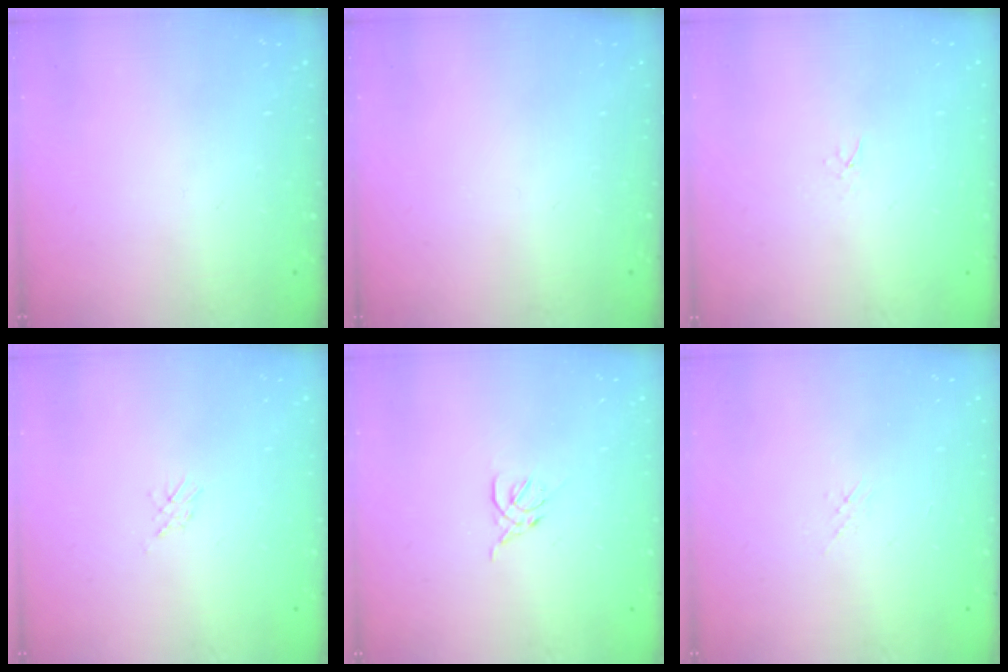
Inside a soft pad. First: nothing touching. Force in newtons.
{"total": 0.0}
{"total": 1.6, "press": 1.6, "slide": 0.2}
{"total": 2.1, "press": 2.1, "slide": 0.5}
{"total": 2.6, "press": 2.5, "slide": 0.8}
{"total": 1.7, "press": 1.6, "slide": 0.4}